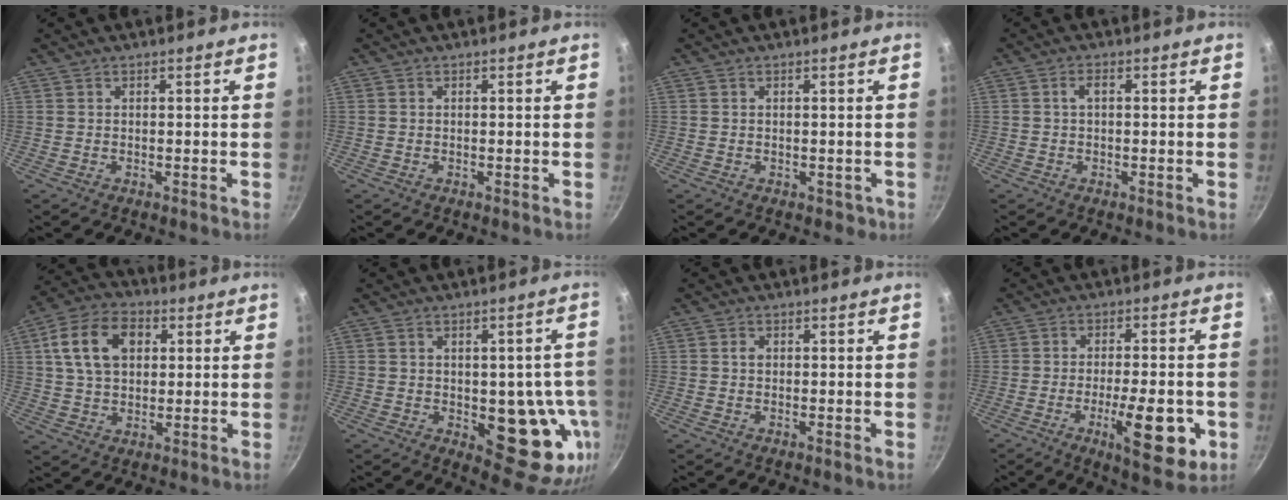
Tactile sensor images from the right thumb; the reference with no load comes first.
{"total": 0.0}
{"total": 1.1, "force": [-0.1, 1.0, 0.5], "torque": [-0.001, -0.001, 0.002]}
{"total": 1.7, "force": [0.1, 0.9, 1.5], "torque": [-0.029, 0.009, 0.001]}
{"total": 13.3, "force": [3.7, 9.1, 9.0], "torque": [-0.145, 0.010, 0.055]}
{"total": 15.8, "force": [-3.3, 8.0, 13.2], "torque": [-0.089, -0.002, -0.033]}
{"total": 1.2, "force": [0.0, 0.9, 0.7], "torque": [-0.012, 0.005, -0.001]}
{"total": 13.9, "force": [-4.3, 4.7, 12.4], "torque": [-0.164, 0.006, -0.058]}